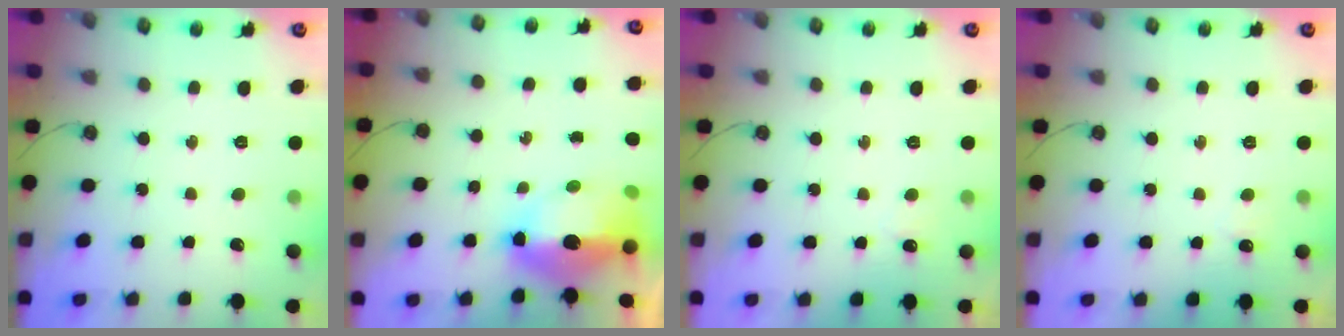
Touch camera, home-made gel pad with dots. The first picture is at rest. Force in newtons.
{"total": 11.7, "press": 11.0, "slide": 4.1}
{"total": 2.8, "press": 2.7, "slide": 0.5}
{"total": 2.8, "press": 2.7, "slide": 0.5}